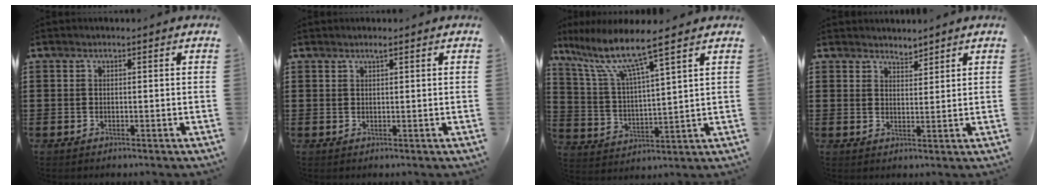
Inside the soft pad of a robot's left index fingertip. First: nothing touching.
{"total": 1.0, "force": [0.7, 0.1, 0.7], "torque": [-0.016, 0.000, 0.012]}
{"total": 9.3, "force": [7.1, 0.3, 6.1], "torque": [-0.145, -0.037, 0.114]}
{"total": 2.4, "force": [2.4, 0.3, -0.3], "torque": [-0.001, -0.004, 0.046]}